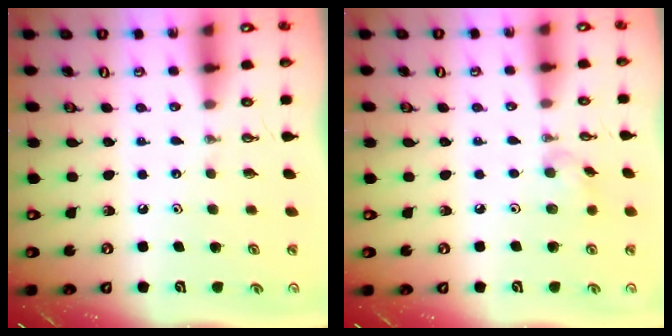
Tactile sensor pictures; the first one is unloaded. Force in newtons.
{"total": 5.2, "press": 5.1, "slide": 0.8}